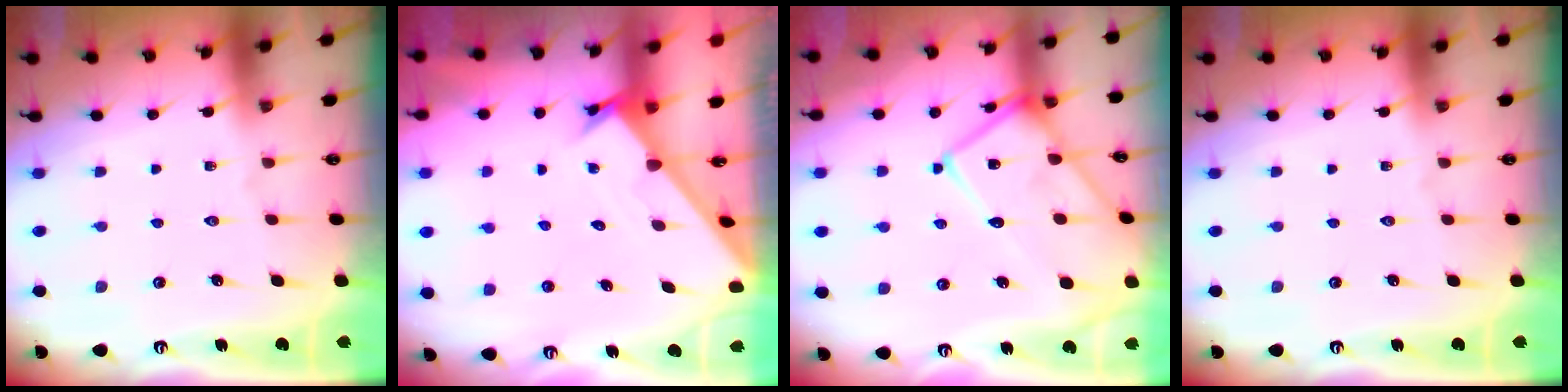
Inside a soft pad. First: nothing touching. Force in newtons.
{"total": 1.6, "press": 1.6, "slide": 0.1}
{"total": 16.6, "press": 16.6, "slide": 1.1}
{"total": 0.0}